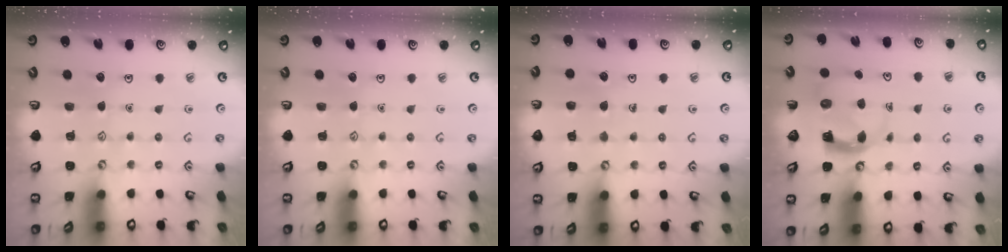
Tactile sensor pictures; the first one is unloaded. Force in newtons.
{"total": 0.0}
{"total": 5.2, "press": 5.2, "slide": 0.3}
{"total": 4.2, "press": 4.2, "slide": 0.2}